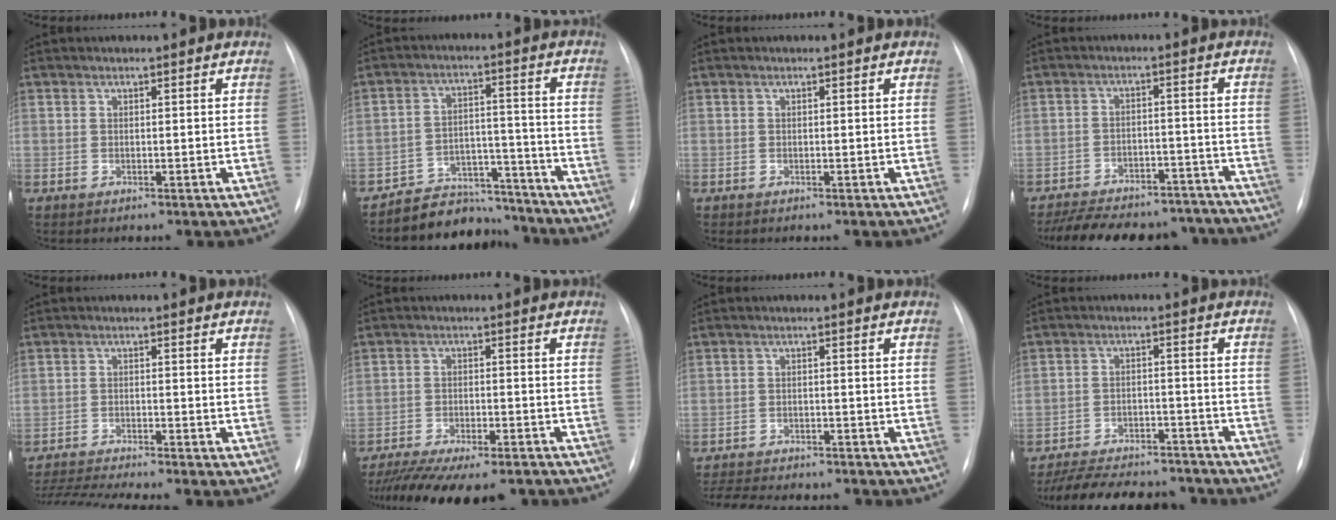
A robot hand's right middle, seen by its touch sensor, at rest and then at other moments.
{"total": 10.7, "force": [-9.9, 3.9, 0.4], "torque": [0.014, 0.043, -0.155]}
{"total": 0.0}
{"total": 21.2, "force": [-18.7, 7.0, 7.1], "torque": [-0.134, 0.003, -0.246]}
{"total": 10.7, "force": [-9.8, -0.8, 4.2], "torque": [-0.066, -0.012, -0.160]}
{"total": 18.0, "force": [-15.4, 4.3, 8.2], "torque": [-0.155, -0.017, -0.214]}
{"total": 13.6, "force": [-12.4, 3.1, 4.8], "torque": [-0.104, -0.005, -0.167]}
{"total": 18.6, "force": [-16.7, 5.5, 6.3], "torque": [-0.136, 0.000, -0.232]}